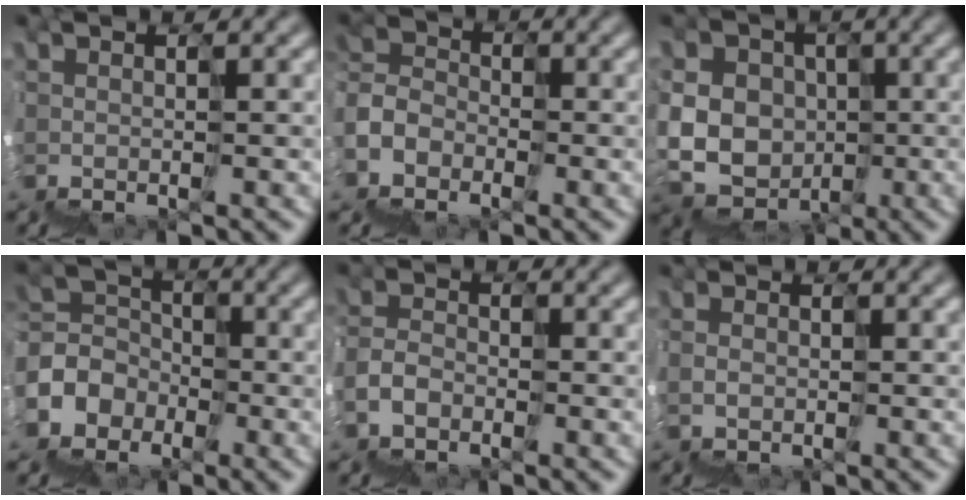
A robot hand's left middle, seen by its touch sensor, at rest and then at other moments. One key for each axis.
{"total": 5.2, "fx": -4.4, "fy": 2.1, "fz": -1.8, "tx": 0.038, "ty": 0.004, "tz": -0.083}
{"total": 8.3, "fx": -1.1, "fy": 8.0, "fz": 2.0, "tx": -0.015, "ty": 0.024, "tz": -0.051}
{"total": 6.3, "fx": -4.4, "fy": 4.2, "fz": -1.6, "tx": 0.035, "ty": 0.009, "tz": -0.097}
{"total": 3.7, "fx": -3.3, "fy": 1.1, "fz": -1.5, "tx": 0.029, "ty": 0.000, "tz": -0.063}
{"total": 1.3, "fx": -0.9, "fy": 0.9, "fz": -0.2, "tx": 0.009, "ty": -0.007, "tz": -0.017}